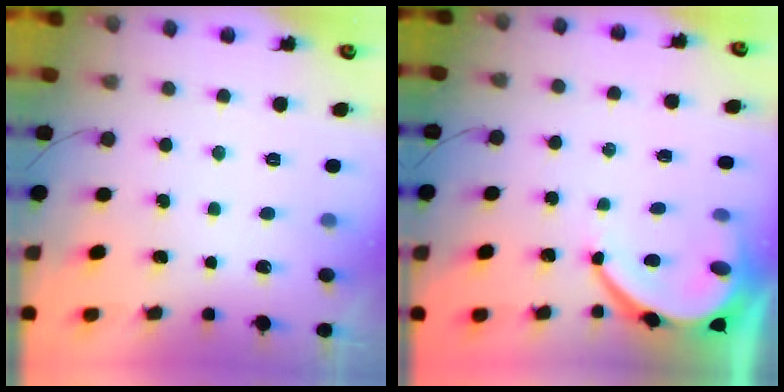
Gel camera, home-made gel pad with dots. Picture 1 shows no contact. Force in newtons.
{"total": 8.9, "press": 8.9, "slide": 0.9}